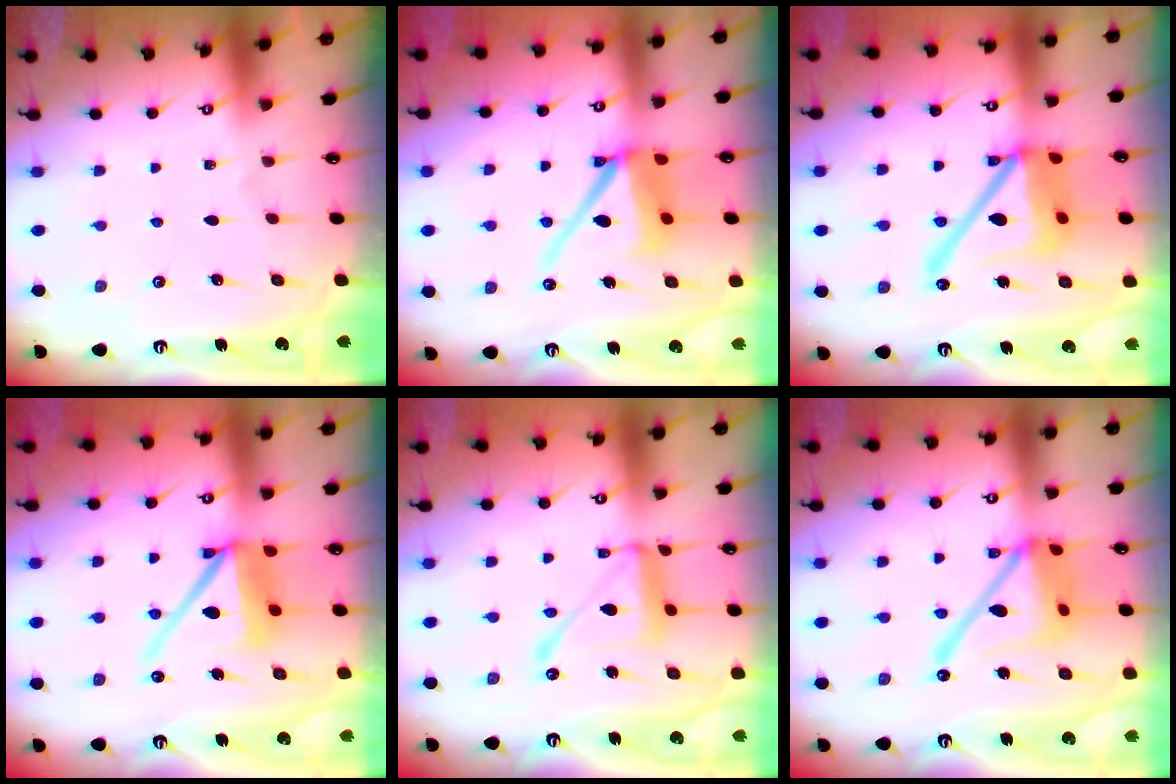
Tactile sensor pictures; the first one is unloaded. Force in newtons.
{"total": 12.7, "press": 12.6, "slide": 1.7}
{"total": 19.2, "press": 19.1, "slide": 2.4}
{"total": 13.0, "press": 12.9, "slide": 1.8}
{"total": 16.9, "press": 16.8, "slide": 1.6}
{"total": 17.9, "press": 17.8, "slide": 1.8}